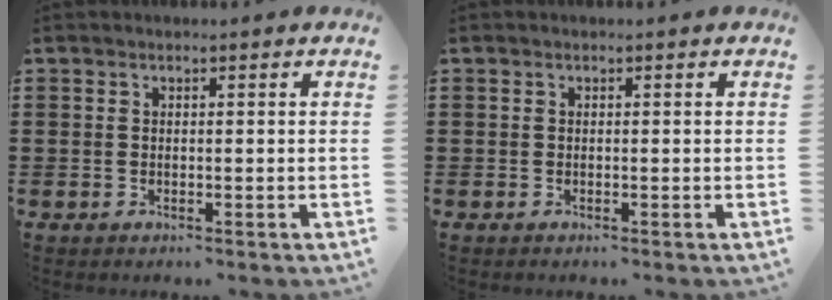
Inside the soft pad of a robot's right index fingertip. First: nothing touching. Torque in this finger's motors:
{"motor_torque": [-0.08, -0.12, -0.01, -0.01]}